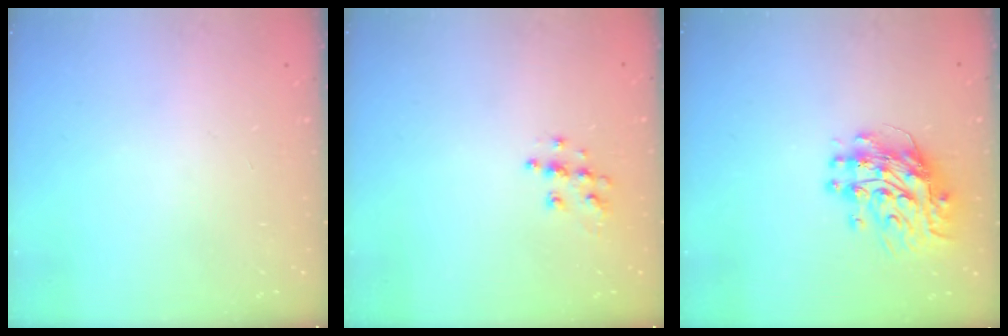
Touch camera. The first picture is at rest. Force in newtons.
{"total": 7.4, "press": 7.4, "slide": 0.2}
{"total": 12.5, "press": 12.5, "slide": 1.1}